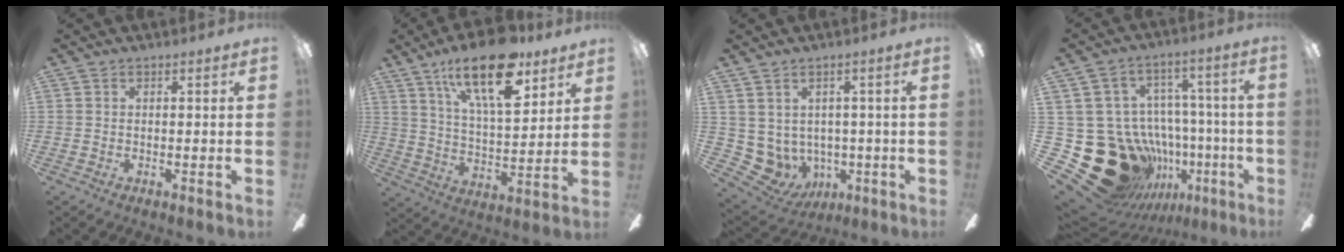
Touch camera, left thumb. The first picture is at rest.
{"total": 21.1, "force": [12.8, 8.4, 14.5], "torque": [-0.241, -0.056, 0.211]}
{"total": 5.4, "force": [0.8, 5.2, 1.1], "torque": [-0.072, -0.026, 0.020]}
{"total": 27.0, "force": [-9.0, 21.1, 14.2], "torque": [-0.250, 0.033, -0.072]}